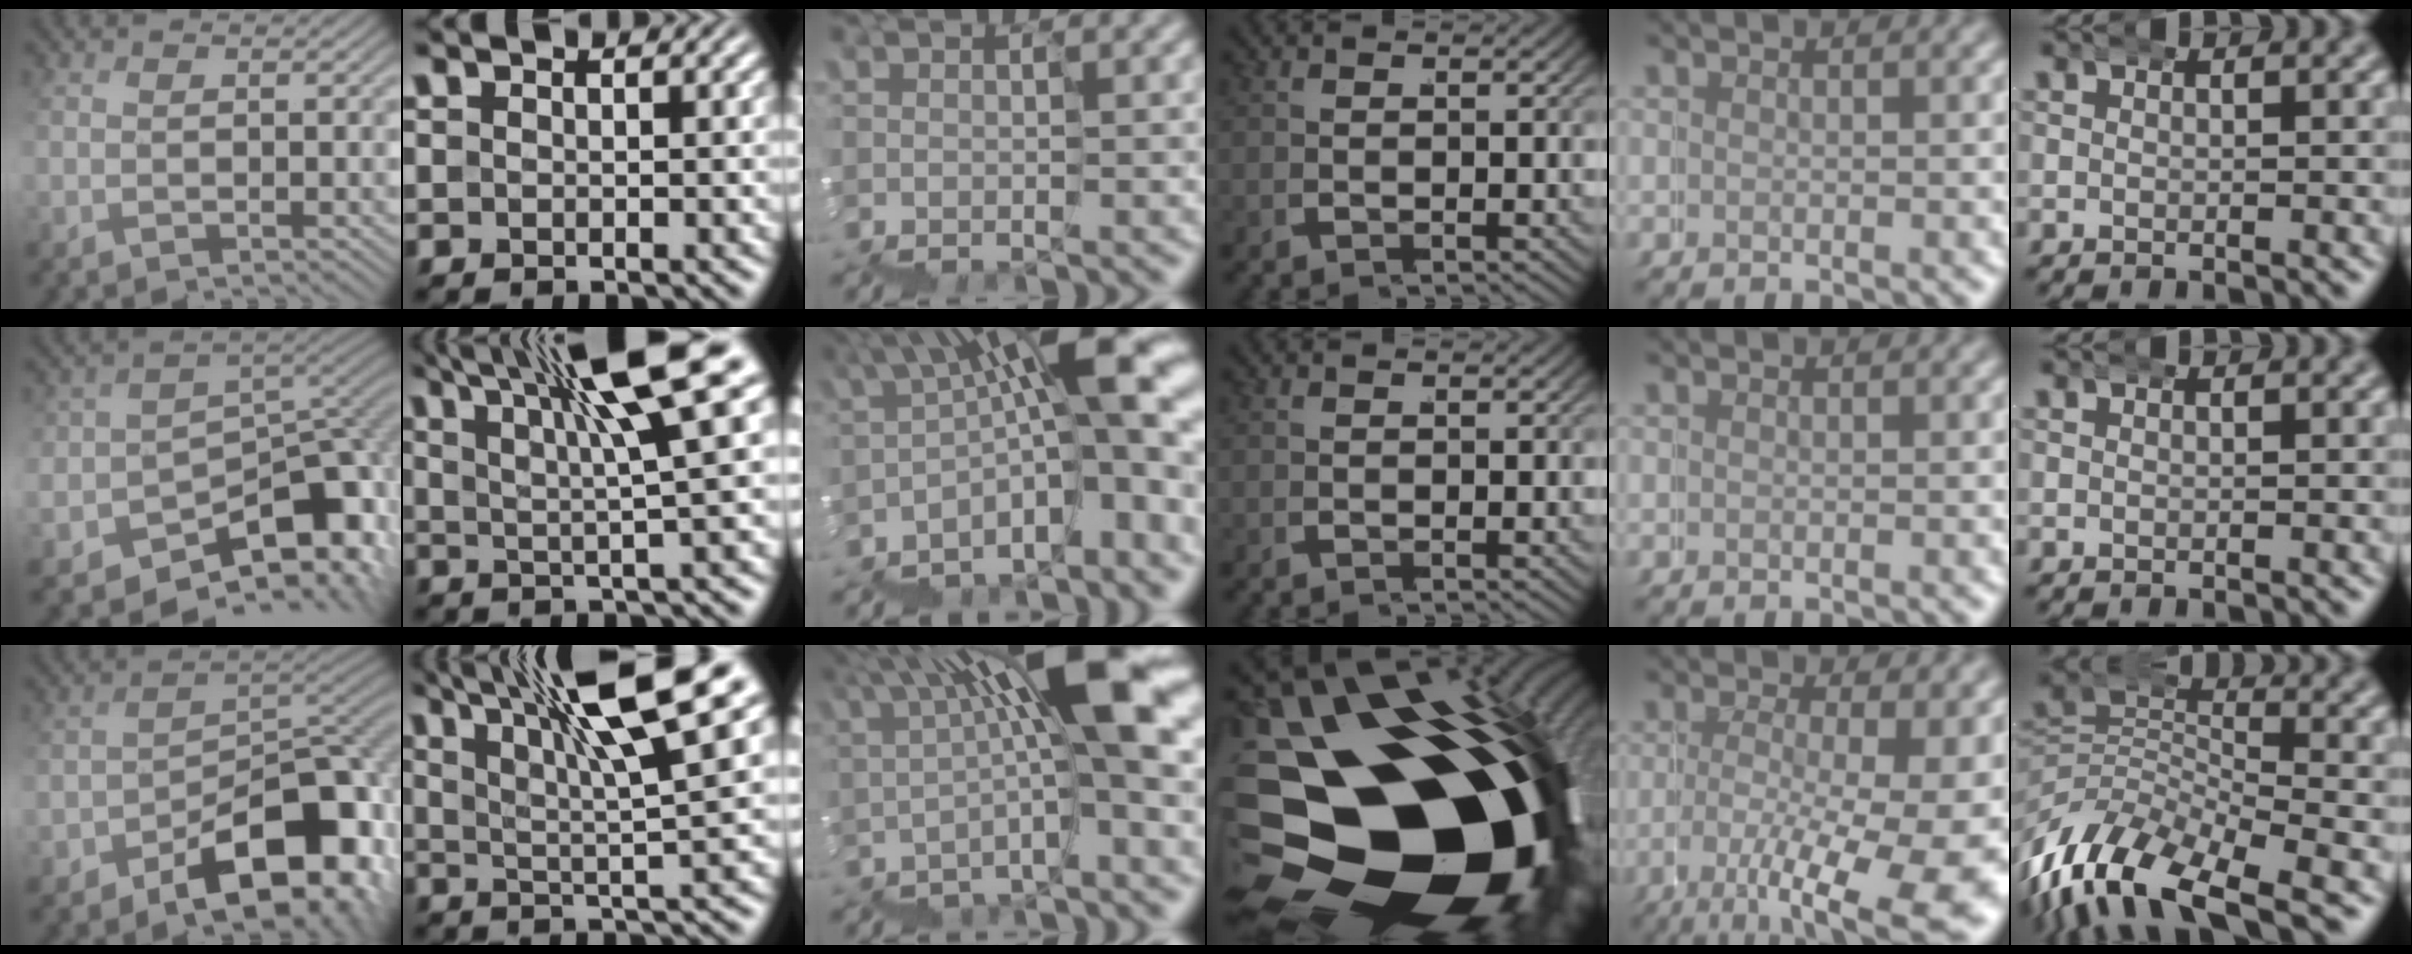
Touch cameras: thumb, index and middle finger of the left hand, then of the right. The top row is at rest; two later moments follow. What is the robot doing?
{"motion": "wrap", "object": "duck tape"}